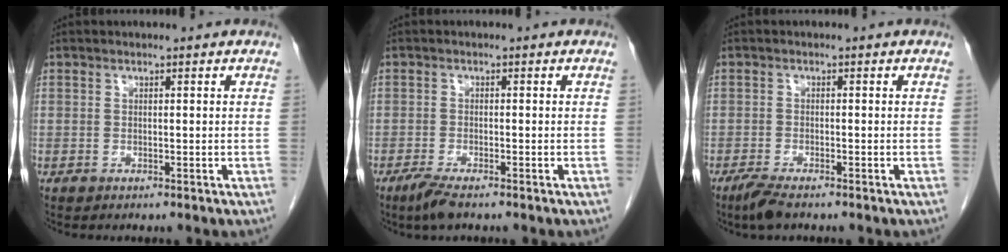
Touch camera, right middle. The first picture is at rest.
{"total": 3.2, "force": [-2.3, 0.4, 2.1], "torque": [-0.049, -0.008, -0.045]}
{"total": 3.2, "force": [-2.4, 0.5, 2.0], "torque": [-0.046, -0.009, -0.045]}